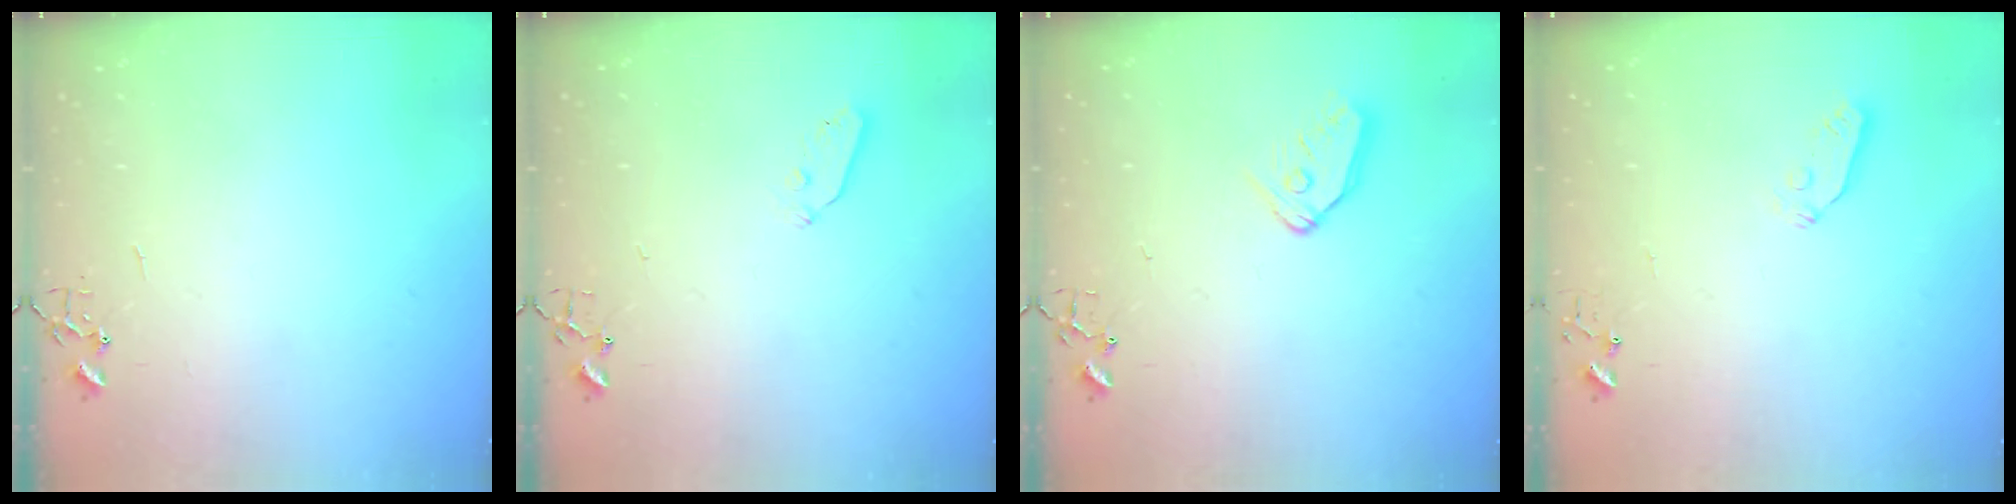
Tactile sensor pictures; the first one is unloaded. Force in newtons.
{"total": 3.2, "press": 3.2, "slide": 0.5}
{"total": 10.0, "press": 9.9, "slide": 1.1}
{"total": 3.9, "press": 3.8, "slide": 0.6}